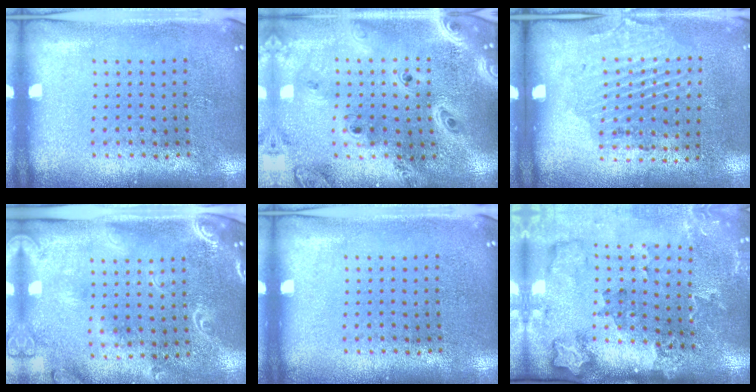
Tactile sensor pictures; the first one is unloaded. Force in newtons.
{"total": 3.6, "press": 2.8, "slide": 2.2}
{"total": 1.9, "press": 1.2, "slide": 1.5}
{"total": 2.3, "press": 1.9, "slide": 1.2}
{"total": 0.0}
{"total": 2.1, "press": 2.0, "slide": 0.7}